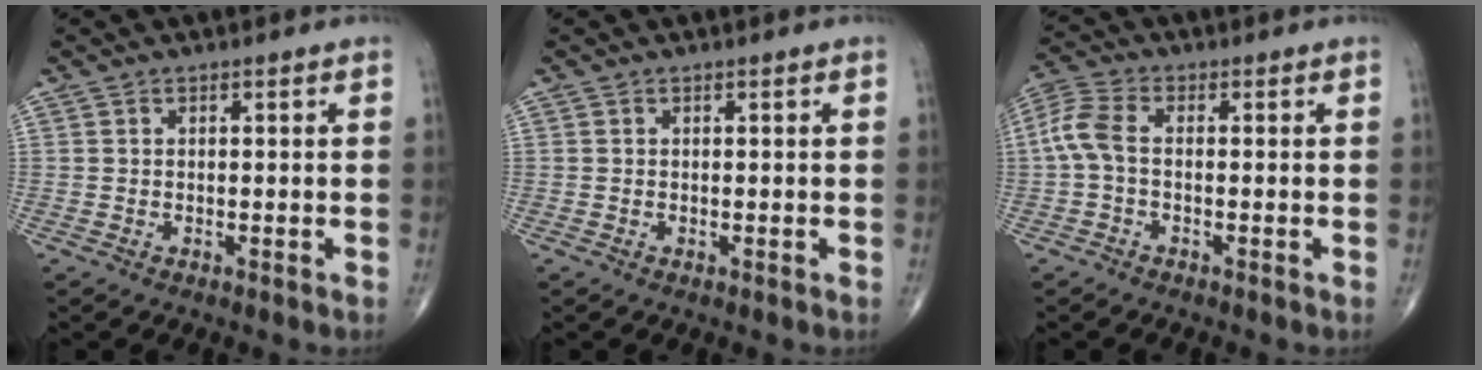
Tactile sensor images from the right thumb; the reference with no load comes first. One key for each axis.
{"total": 0.0}
{"total": 5.9, "fx": -0.5, "fy": 3.2, "fz": 4.9, "tx": -0.123, "ty": 0.016, "tz": -0.021}